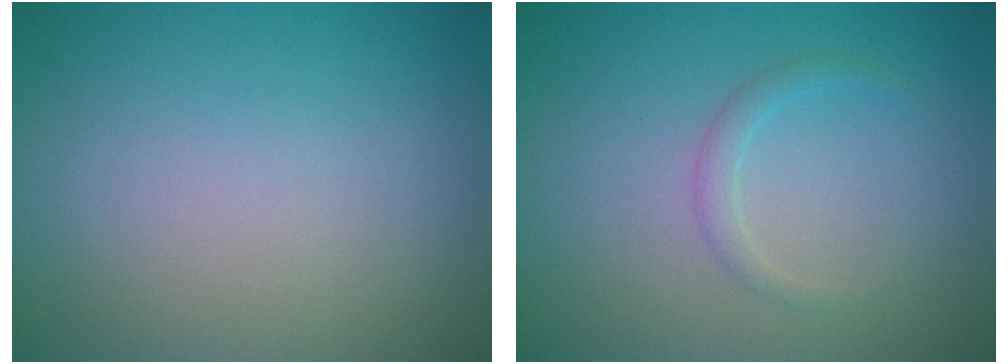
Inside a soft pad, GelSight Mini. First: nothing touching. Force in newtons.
{"total": 1.2, "press": 1.2, "slide": 0.1}